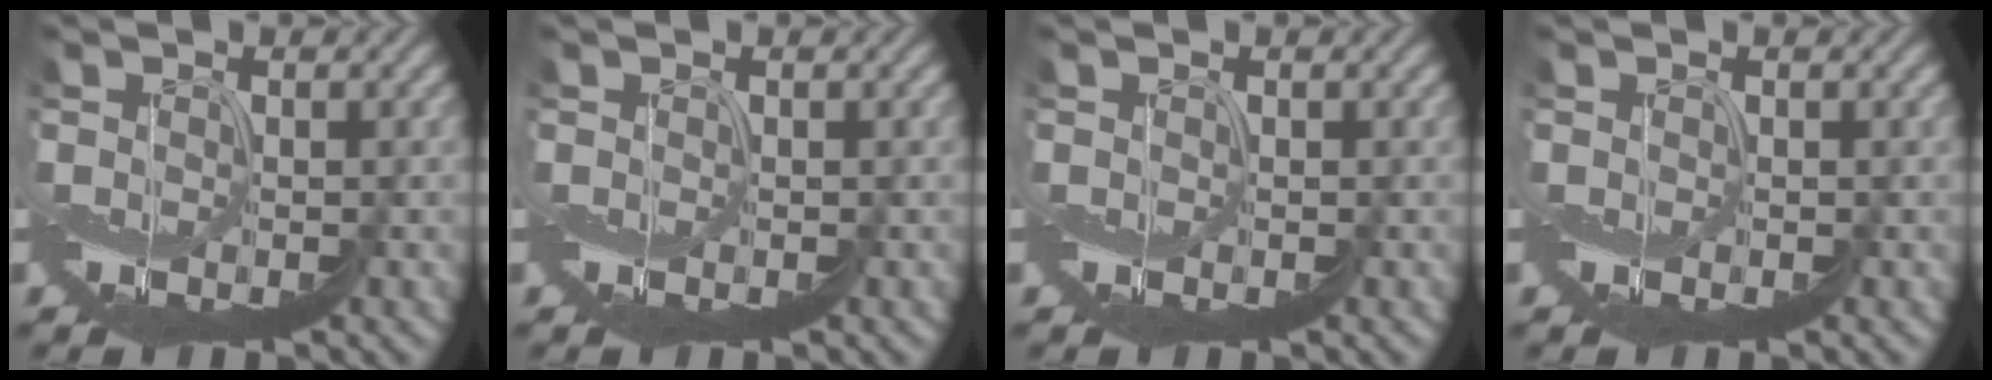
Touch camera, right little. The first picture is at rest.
{"total": 0.0}
{"total": 0.0}
{"total": 0.0}